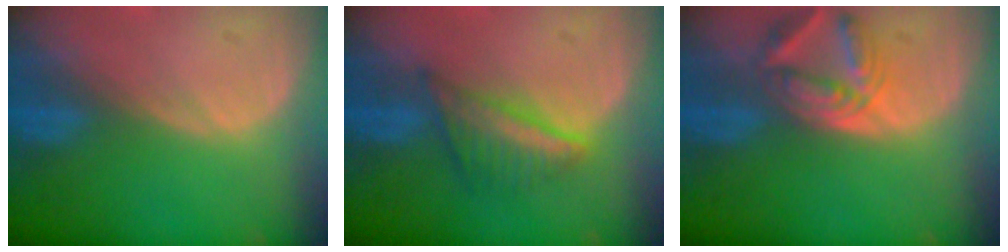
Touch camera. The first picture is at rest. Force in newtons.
{"total": 5.4, "press": 5.4, "slide": 0.6}
{"total": 5.7, "press": 5.7, "slide": 0.6}